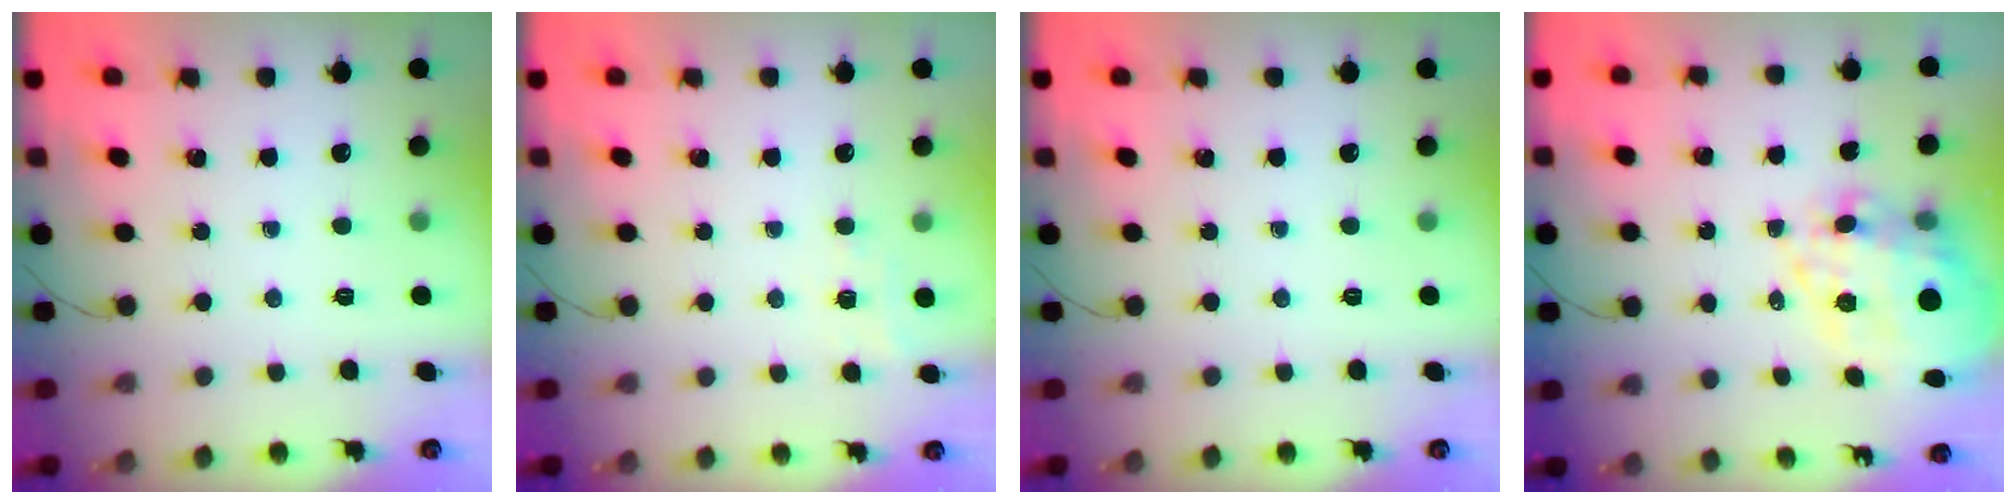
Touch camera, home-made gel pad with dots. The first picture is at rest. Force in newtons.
{"total": 5.4, "press": 5.2, "slide": 1.3}
{"total": 0.0}
{"total": 16.1, "press": 15.6, "slide": 4.2}